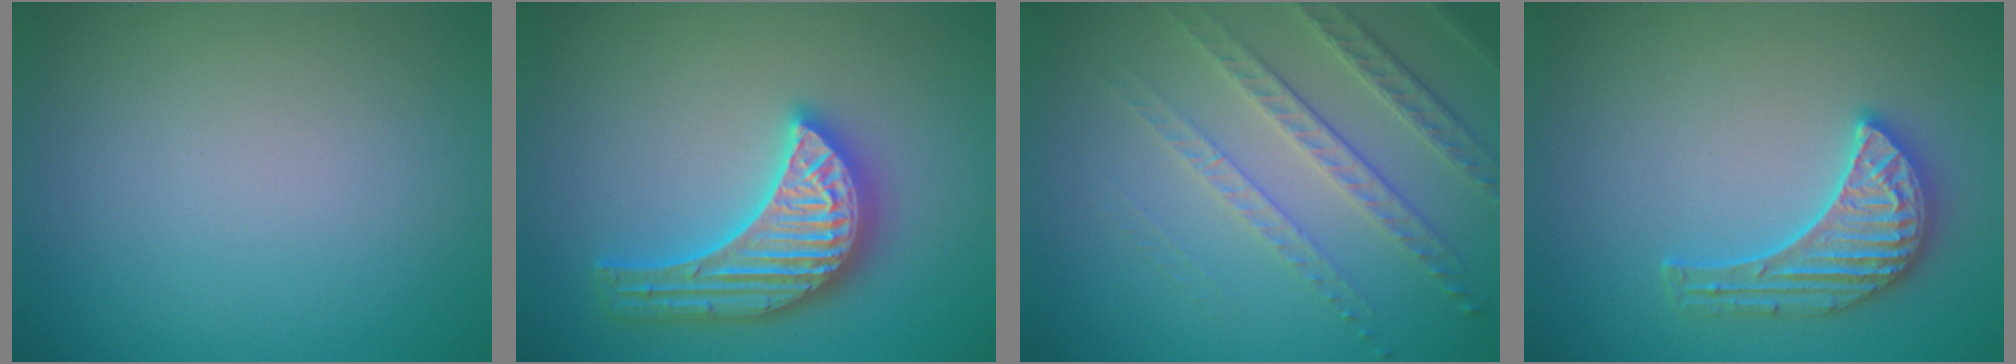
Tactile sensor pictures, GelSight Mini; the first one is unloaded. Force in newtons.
{"total": 5.6, "press": 5.6, "slide": 0.6}
{"total": 3.8, "press": 3.4, "slide": 1.5}
{"total": 3.7, "press": 3.6, "slide": 0.9}